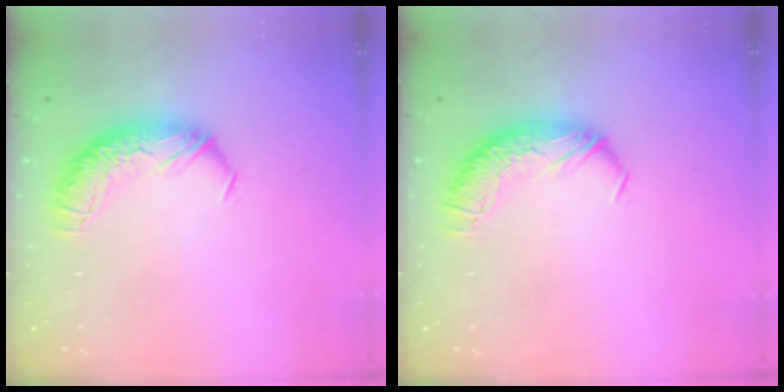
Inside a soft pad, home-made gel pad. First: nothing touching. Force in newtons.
{"total": 0.0}